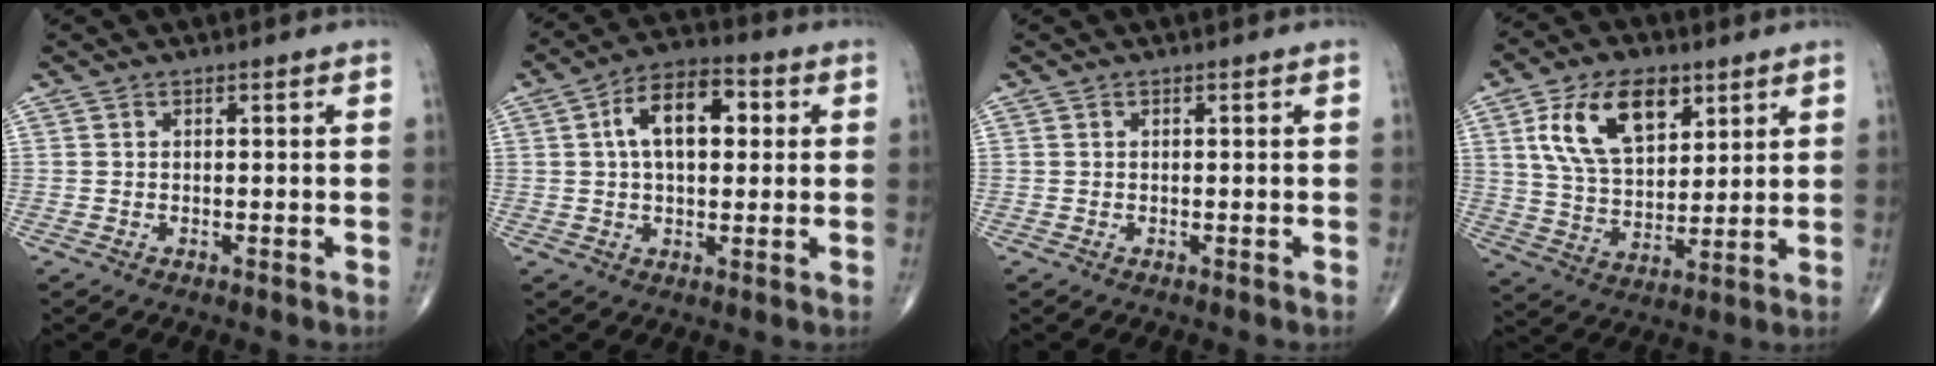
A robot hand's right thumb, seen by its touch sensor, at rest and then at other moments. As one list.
[{"total": 11.8, "force": [2.4, 6.6, 9.5], "torque": [-0.139, 0.021, 0.031]}, {"total": 0.0}, {"total": 15.6, "force": [6.7, 8.9, 10.9], "torque": [-0.169, -0.021, 0.130]}]